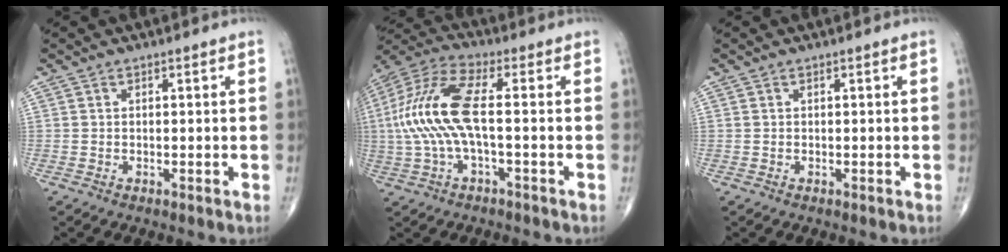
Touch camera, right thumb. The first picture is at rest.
{"total": 14.6, "force": [-0.4, 4.9, 13.8], "torque": [-0.320, 0.035, -0.010]}
{"total": 0.0}